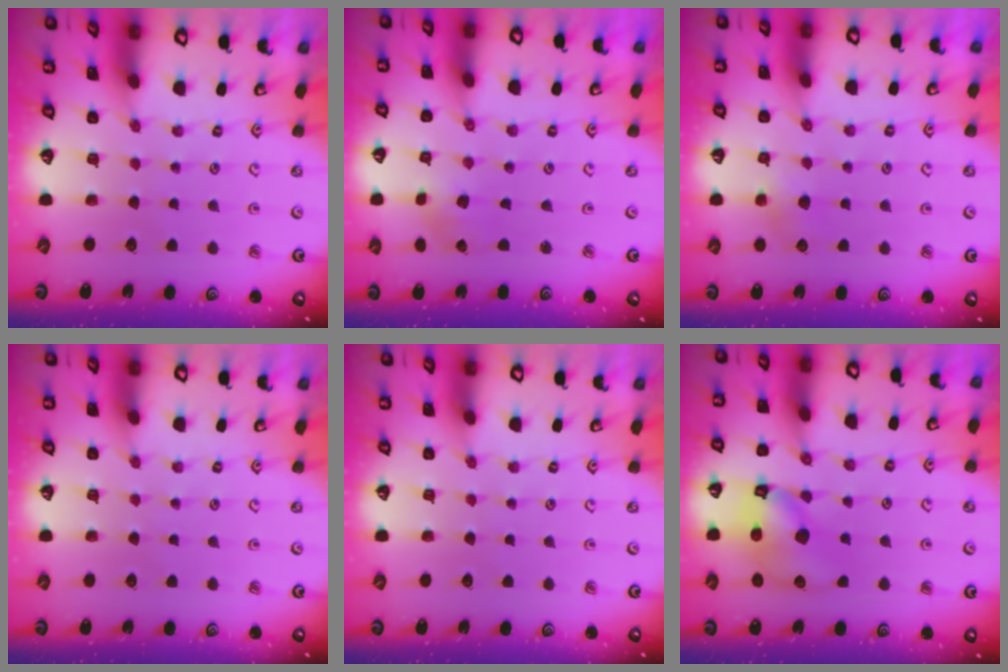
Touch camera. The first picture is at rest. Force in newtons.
{"total": 2.4, "press": 2.3, "slide": 0.4}
{"total": 5.4, "press": 5.3, "slide": 0.4}
{"total": 0.0}
{"total": 0.0}
{"total": 12.3, "press": 12.2, "slide": 1.6}